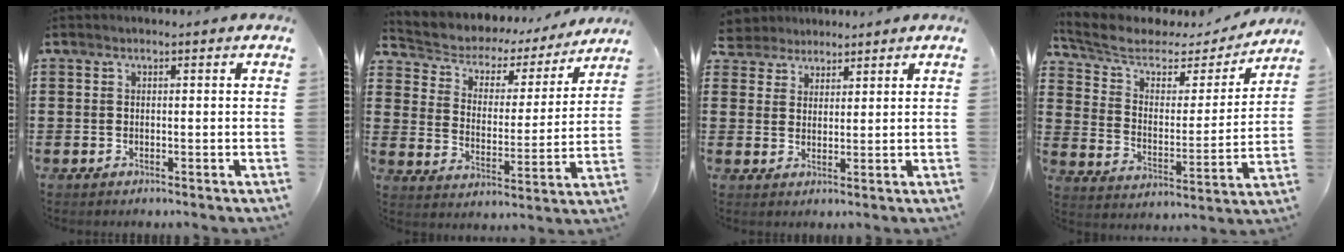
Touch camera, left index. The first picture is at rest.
{"total": 4.0, "force": [3.4, 1.9, 0.6], "torque": [-0.038, -0.026, 0.050]}
{"total": 3.3, "force": [2.8, 1.7, -0.4], "torque": [-0.010, 0.000, 0.053]}
{"total": 6.3, "force": [4.6, 3.1, 3.1], "torque": [-0.085, -0.021, 0.077]}